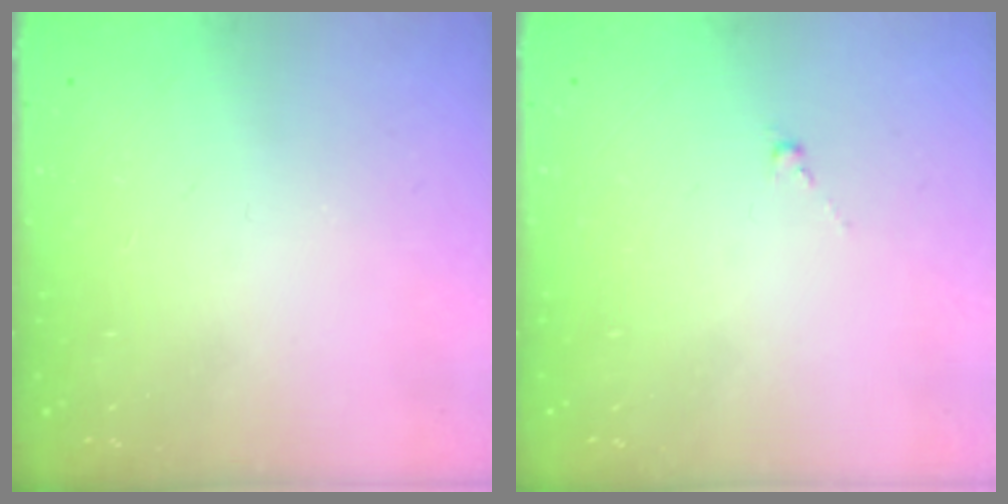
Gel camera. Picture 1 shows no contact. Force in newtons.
{"total": 0.6, "press": 0.4, "slide": 0.4}